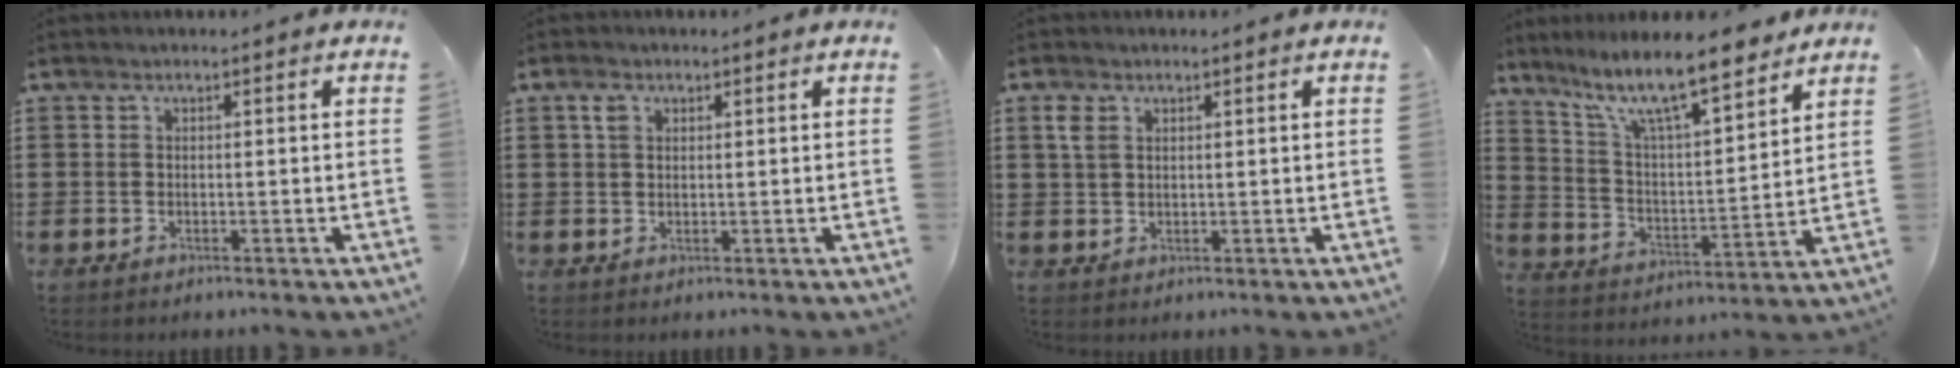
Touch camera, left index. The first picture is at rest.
{"total": 2.1, "force": [1.0, 1.3, 1.3], "torque": [-0.031, 0.006, 0.019]}
{"total": 2.5, "force": [1.2, 1.6, 1.5], "torque": [-0.037, 0.007, 0.022]}
{"total": 10.6, "force": [8.7, 1.6, 5.8], "torque": [-0.133, -0.044, 0.149]}